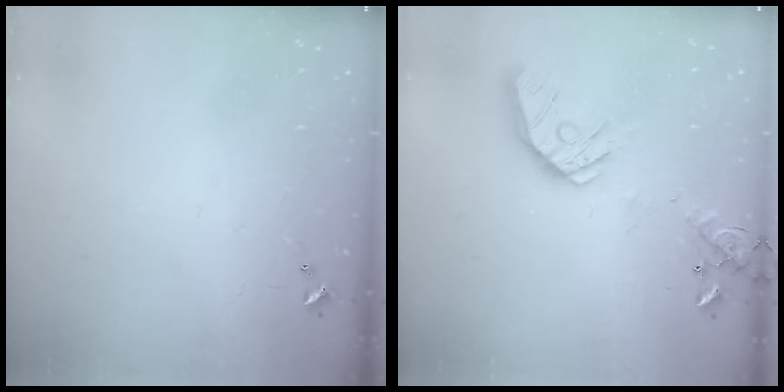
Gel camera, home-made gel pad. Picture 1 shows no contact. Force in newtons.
{"total": 16.9, "press": 16.7, "slide": 3.0}